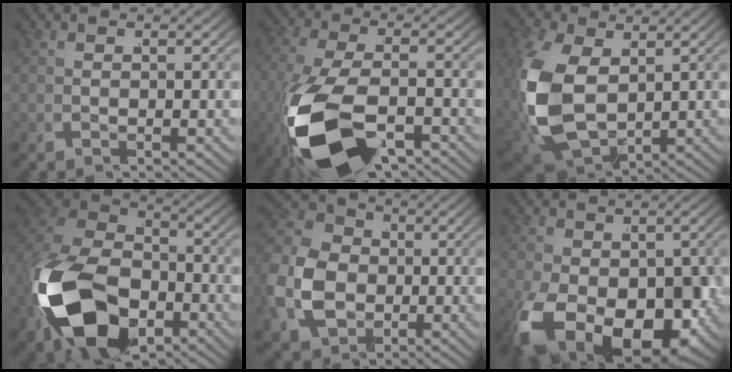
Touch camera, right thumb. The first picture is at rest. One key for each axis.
{"total": 12.7, "fx": -6.1, "fy": 6.3, "fz": 9.2, "tx": -0.217, "ty": -0.039, "tz": -0.077}
{"total": 10.7, "fx": -1.8, "fy": 7.6, "fz": 7.3, "tx": -0.221, "ty": -0.055, "tz": -0.004}
{"total": 17.4, "fx": -5.0, "fy": 12.3, "fz": 11.4, "tx": -0.274, "ty": -0.063, "tz": -0.064}
{"total": 10.2, "fx": -1.6, "fy": 8.1, "fz": 5.9, "tx": -0.159, "ty": -0.031, "tz": -0.021}
{"total": 15.6, "fx": -6.1, "fy": 9.9, "fz": 10.4, "tx": -0.206, "ty": -0.079, "tz": -0.064}